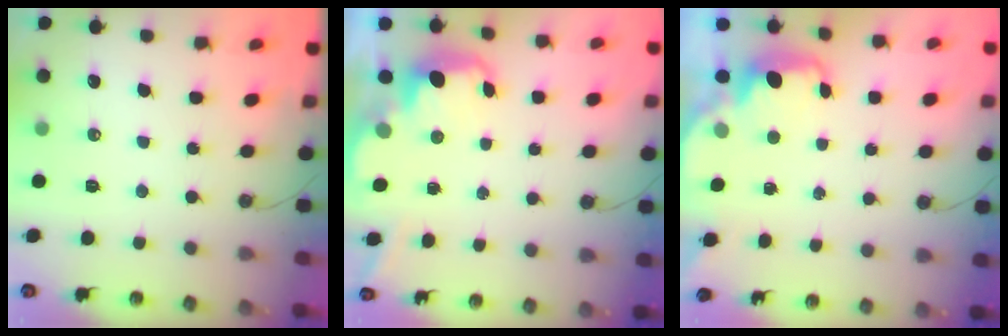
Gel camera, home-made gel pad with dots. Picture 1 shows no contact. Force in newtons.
{"total": 2.6, "press": 2.6, "slide": 0.5}
{"total": 1.7, "press": 1.6, "slide": 0.5}